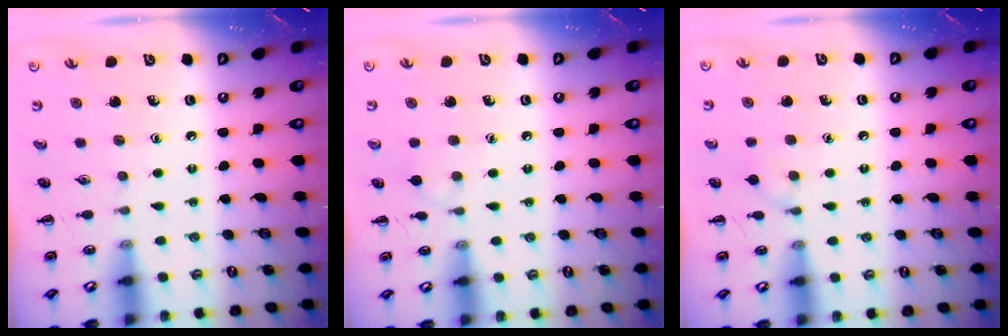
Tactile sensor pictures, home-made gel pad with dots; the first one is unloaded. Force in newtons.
{"total": 4.7, "press": 4.4, "slide": 1.6}
{"total": 6.1, "press": 5.8, "slide": 1.7}